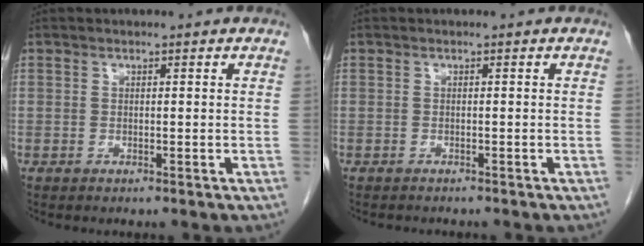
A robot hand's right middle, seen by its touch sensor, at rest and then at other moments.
{"total": 1.8, "force": [-1.7, 0.5, 0.5], "torque": [-0.014, -0.005, -0.019]}